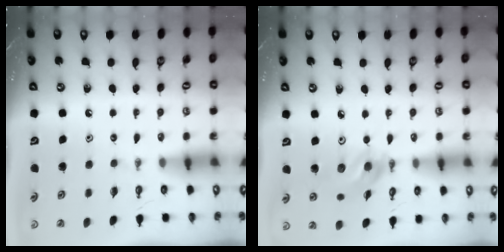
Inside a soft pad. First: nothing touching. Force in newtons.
{"total": 12.1, "press": 10.9, "slide": 5.3}